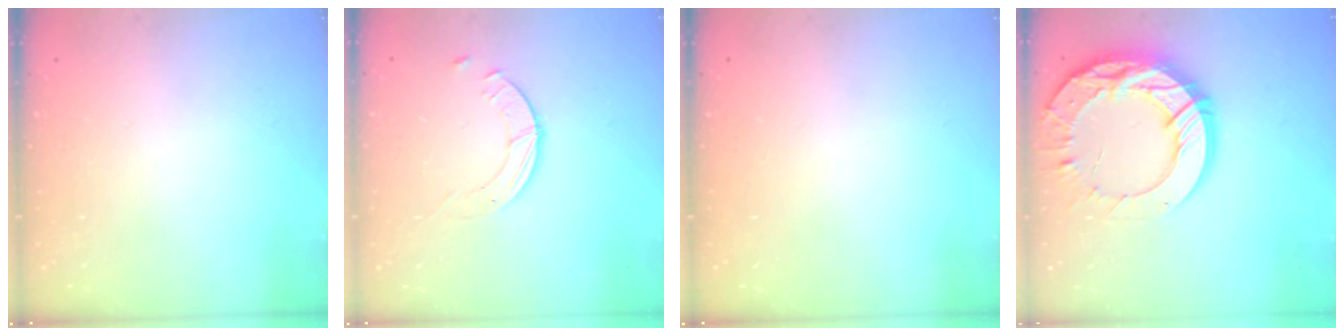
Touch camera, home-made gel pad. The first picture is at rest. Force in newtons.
{"total": 2.3, "press": 2.3, "slide": 0.3}
{"total": 0.0}
{"total": 25.1, "press": 25.0, "slide": 2.3}